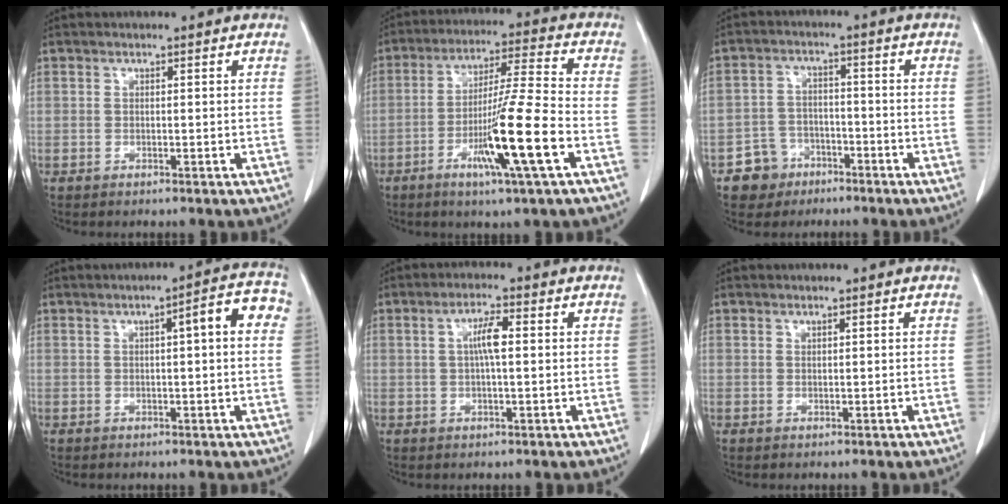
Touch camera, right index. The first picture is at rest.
{"total": 13.4, "force": [-4.9, -0.8, 12.4], "torque": [-0.227, -0.015, -0.090]}
{"total": 5.7, "force": [-3.4, 4.5, 0.3], "torque": [0.002, 0.014, -0.056]}
{"total": 6.4, "force": [1.3, 0.8, 6.2], "torque": [-0.077, 0.023, 0.009]}
{"total": 4.0, "force": [0.5, 0.6, 3.9], "torque": [-0.074, 0.007, 0.008]}
{"total": 0.0}